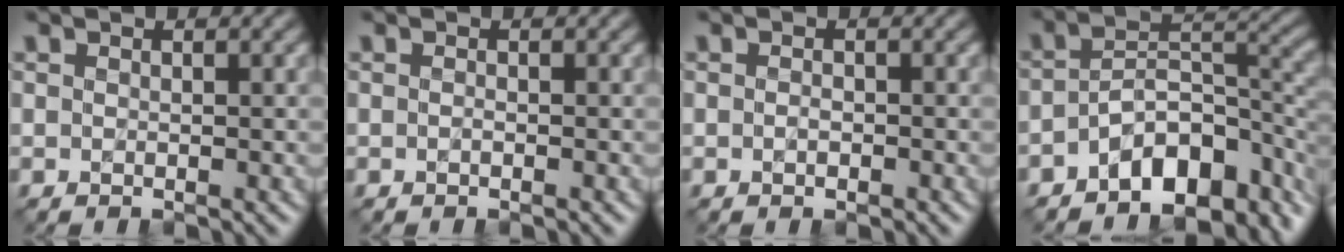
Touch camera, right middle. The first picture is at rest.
{"total": 0.0}
{"total": 0.6, "force": [-0.2, 0.4, 0.4], "torque": [-0.010, 0.001, -0.004]}
{"total": 9.1, "force": [-5.2, 4.2, 6.1], "torque": [-0.075, 0.006, -0.091]}